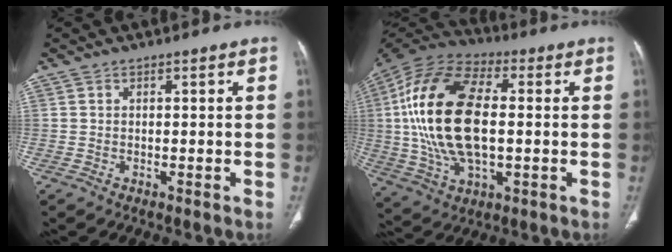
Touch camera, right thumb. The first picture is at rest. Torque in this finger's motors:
{"motor_torque": [0.78, 4.16, 2.47, 0.17, 0.95]}